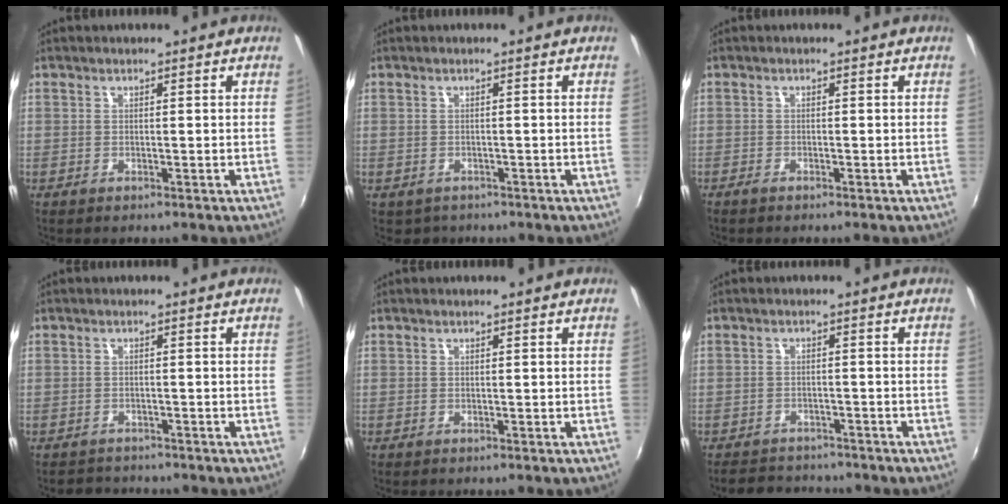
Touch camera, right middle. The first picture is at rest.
{"total": 1.8, "force": [-0.9, 1.5, 0.4], "torque": [-0.013, -0.004, -0.010]}
{"total": 1.3, "force": [-1.1, 0.3, 0.6], "torque": [-0.016, -0.004, -0.025]}
{"total": 2.5, "force": [-2.2, 1.2, -0.2], "torque": [-0.006, 0.002, -0.038]}
{"total": 0.0}
{"total": 6.1, "force": [-5.3, 2.8, 1.0], "torque": [-0.031, 0.012, -0.080]}